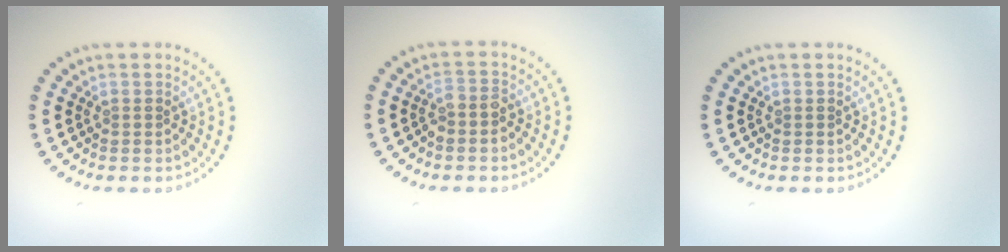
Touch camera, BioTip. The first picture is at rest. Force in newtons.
{"total": 1.7, "press": 1.4, "slide": 0.9}
{"total": 0.0}